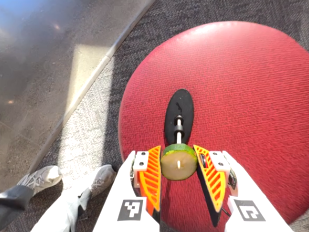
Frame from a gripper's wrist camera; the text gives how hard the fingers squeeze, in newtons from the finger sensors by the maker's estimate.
{"total": 9.8, "left": 9.8, "right": 9.7}